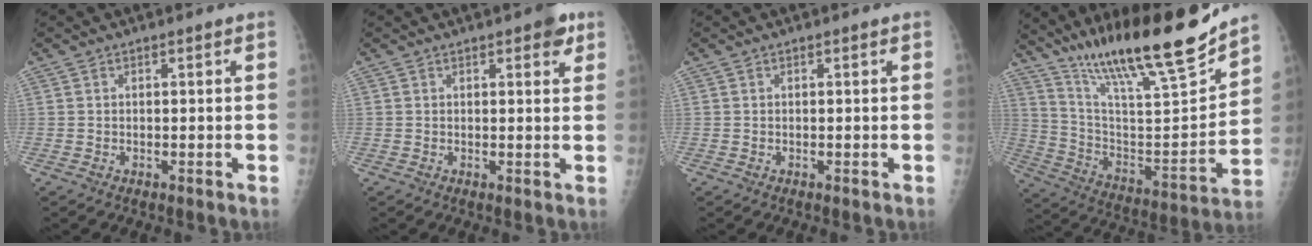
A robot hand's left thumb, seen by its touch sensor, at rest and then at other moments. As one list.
[{"total": 3.7, "force": [2.0, 1.5, 2.7], "torque": [-0.021, -0.005, 0.018]}, {"total": 0.0}, {"total": 26.1, "force": [19.5, 4.0, 16.8], "torque": [-0.256, -0.078, 0.336]}]